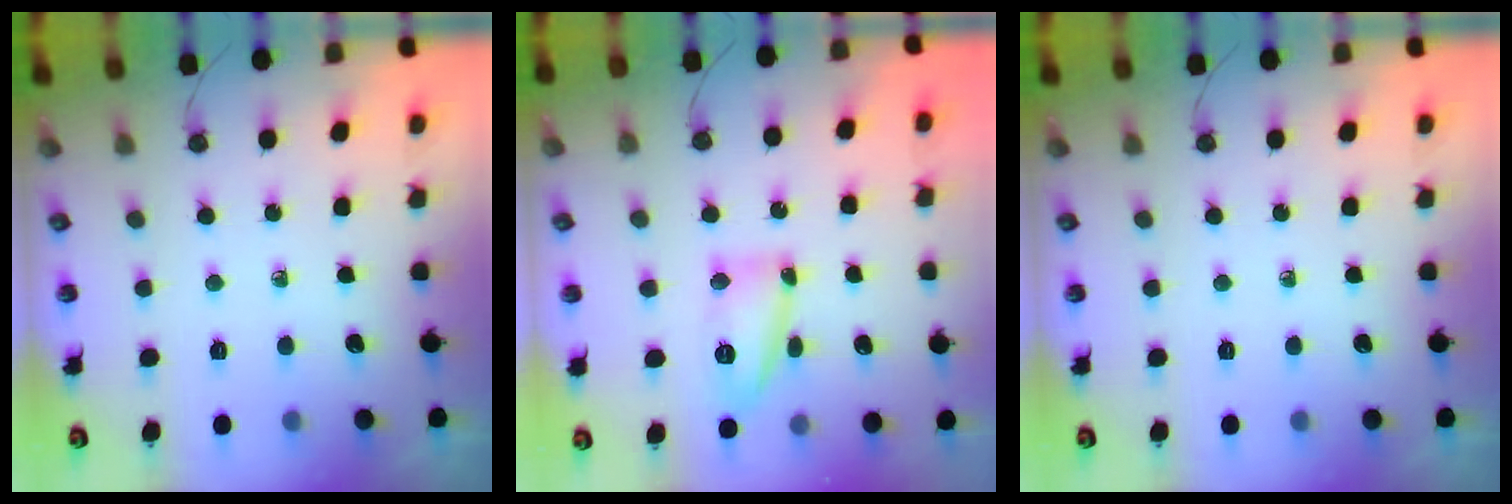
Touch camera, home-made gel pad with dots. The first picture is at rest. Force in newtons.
{"total": 11.1, "press": 10.9, "slide": 2.4}
{"total": 0.0}